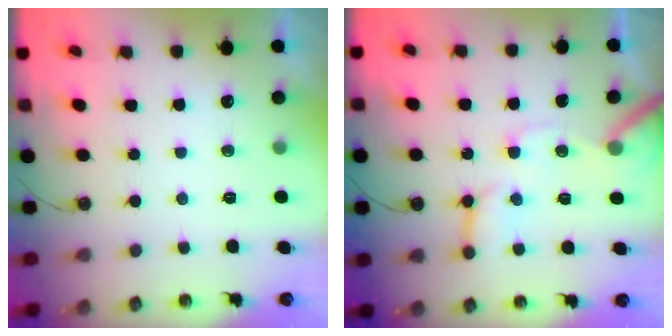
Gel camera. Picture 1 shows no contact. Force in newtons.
{"total": 12.0, "press": 11.9, "slide": 1.6}